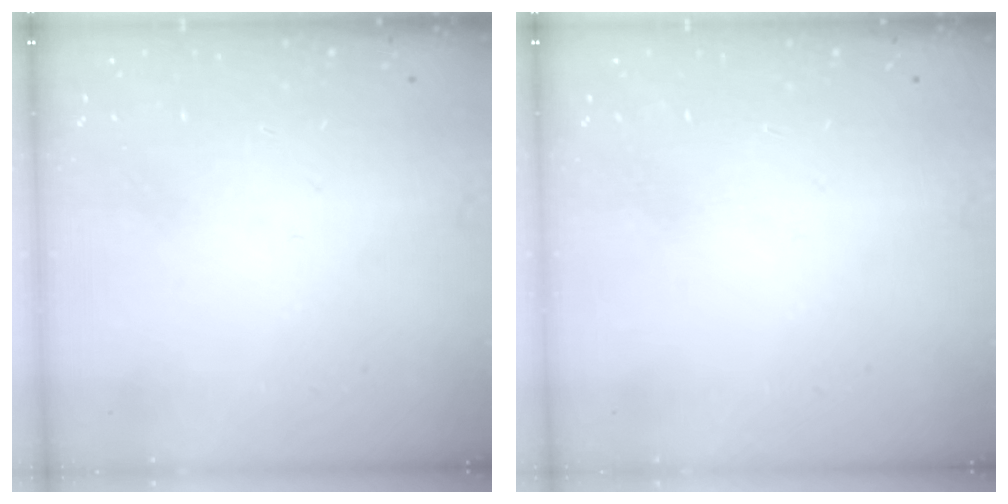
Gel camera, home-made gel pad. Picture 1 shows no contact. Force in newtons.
{"total": 0.0}